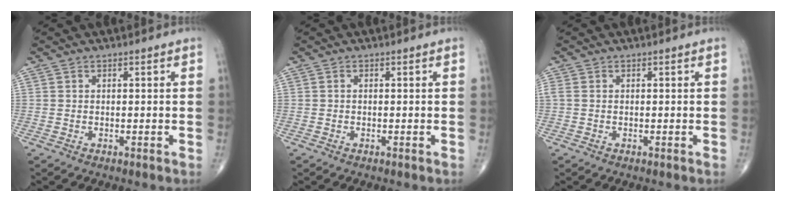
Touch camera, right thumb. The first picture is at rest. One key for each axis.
{"total": 0.0}
{"total": 0.9, "fx": 0.0, "fy": 0.6, "fz": 0.7, "tx": -0.022, "ty": 0.005, "tz": 0.000}